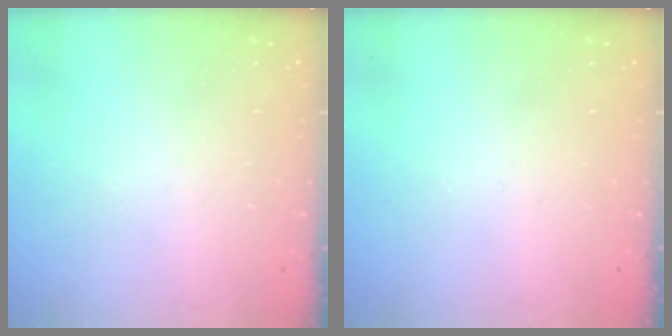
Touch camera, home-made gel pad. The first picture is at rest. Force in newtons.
{"total": 0.0}